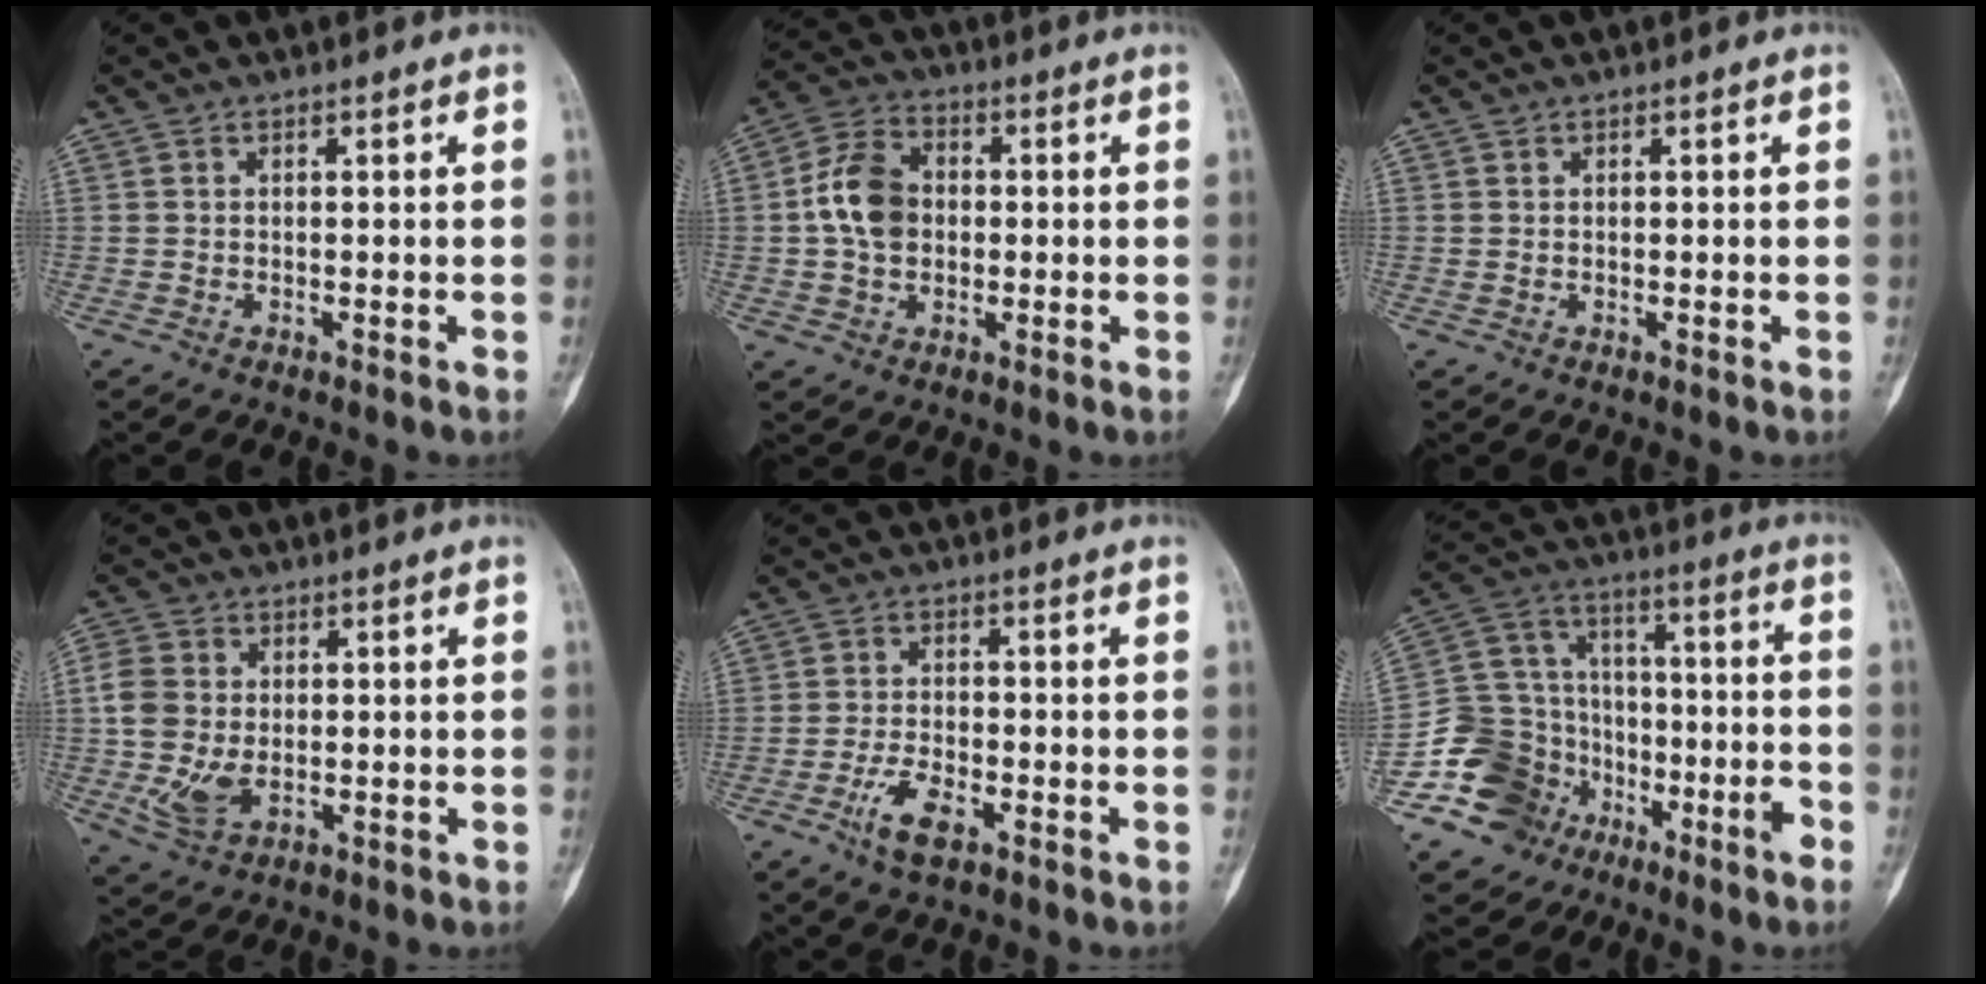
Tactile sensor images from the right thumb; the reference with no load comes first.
{"total": 9.8, "force": [0.1, 7.2, 6.6], "torque": [-0.106, 0.019, -0.007]}
{"total": 0.0}
{"total": 9.2, "force": [-0.4, 6.4, 6.6], "torque": [-0.135, -0.001, -0.007]}
{"total": 5.6, "force": [-2.8, 2.4, 4.3], "torque": [-0.084, 0.010, -0.052]}
{"total": 16.1, "force": [-9.0, 12.6, 4.5], "torque": [-0.053, 0.109, -0.154]}